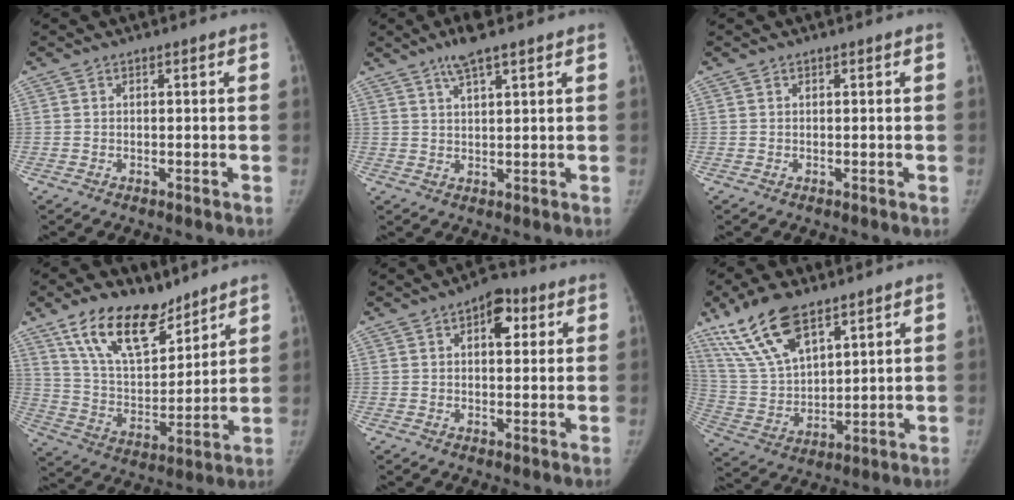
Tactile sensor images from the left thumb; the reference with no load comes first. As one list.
[{"total": 5.1, "force": [3.4, 0.9, 3.7], "torque": [-0.067, -0.006, 0.063]}, {"total": 0.0}, {"total": 16.6, "force": [11.4, 8.0, 9.1], "torque": [-0.123, -0.061, 0.216]}, {"total": 6.2, "force": [2.2, 3.5, 4.6], "torque": [-0.040, 0.000, 0.025]}, {"total": 15.2, "force": [9.9, 6.6, 9.6], "torque": [-0.172, -0.035, 0.202]}]